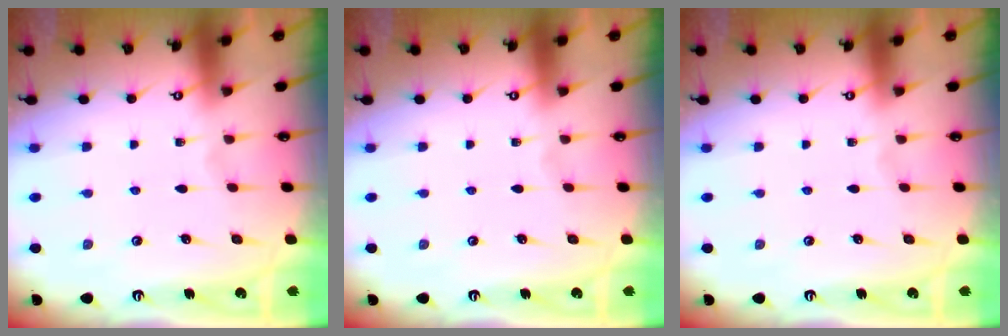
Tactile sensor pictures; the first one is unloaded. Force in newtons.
{"total": 0.0}
{"total": 0.0}